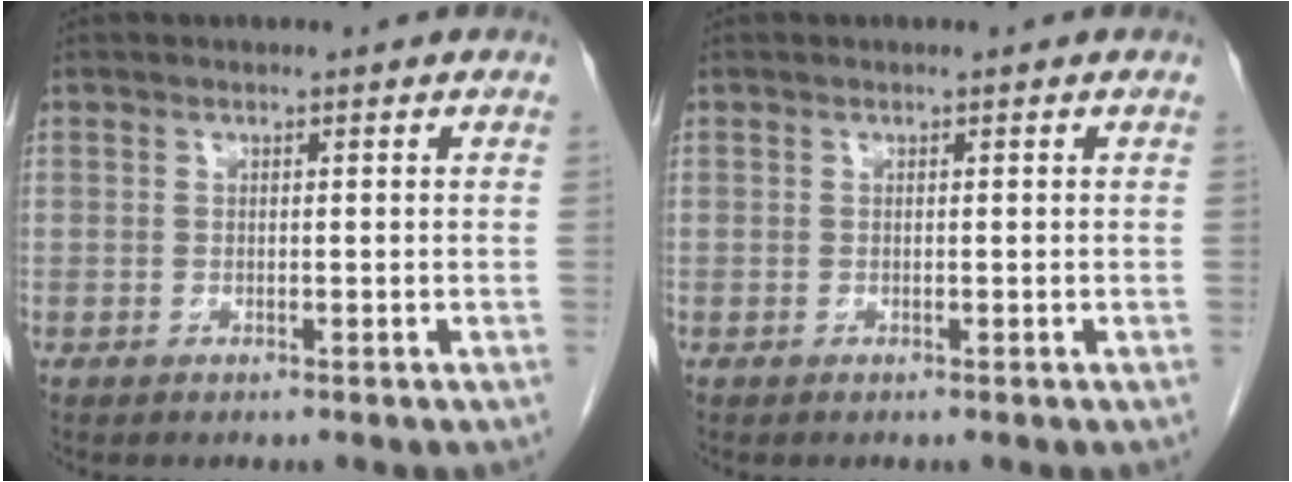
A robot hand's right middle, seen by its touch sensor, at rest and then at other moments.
{"total": 0.0}